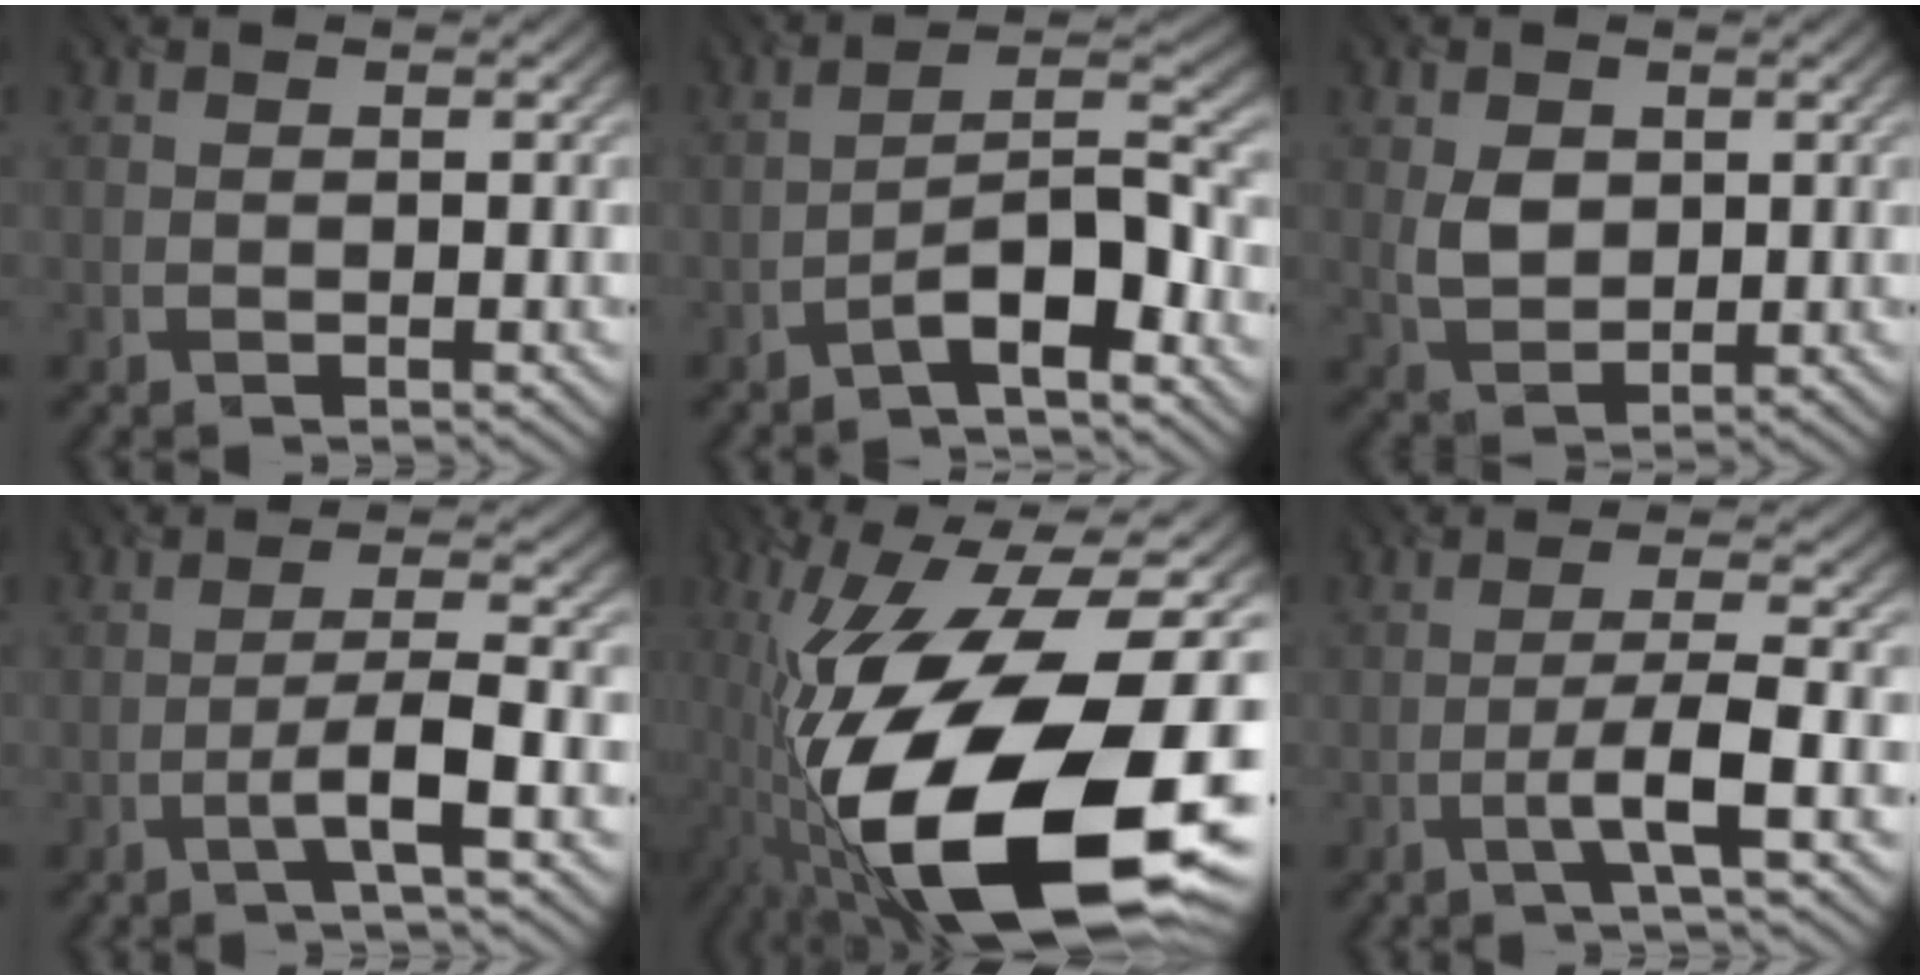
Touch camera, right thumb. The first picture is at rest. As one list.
[{"total": 7.7, "force": [-5.0, 1.8, 5.5], "torque": [-0.086, 0.019, -0.097]}, {"total": 3.4, "force": [0.8, 2.6, 2.1], "torque": [-0.051, -0.004, 0.017]}, {"total": 4.4, "force": [-2.2, 0.2, 3.9], "torque": [-0.067, 0.014, -0.054]}, {"total": 21.2, "force": [-7.6, 8.2, 18.0], "torque": [-0.354, -0.028, -0.126]}, {"total": 4.6, "force": [-2.1, 0.1, 4.1], "torque": [-0.070, 0.014, -0.053]}]